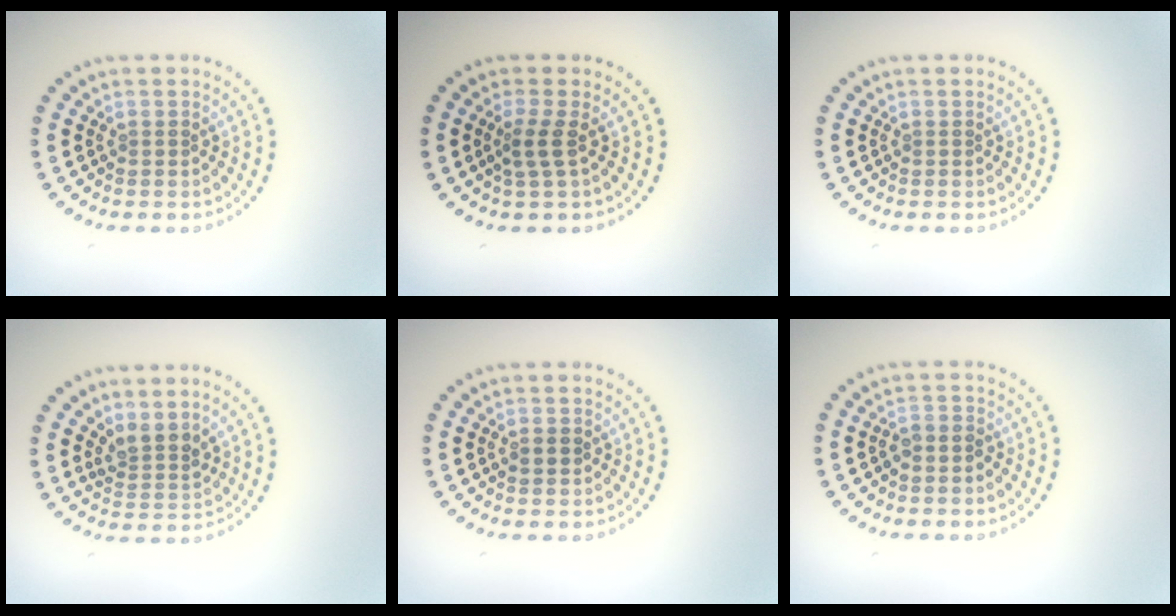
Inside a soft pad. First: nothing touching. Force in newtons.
{"total": 2.1, "press": 1.4, "slide": 1.5}
{"total": 0.0}
{"total": 2.4, "press": 1.9, "slide": 1.5}
{"total": 1.3, "press": 1.3, "slide": 0.2}
{"total": 1.5, "press": 1.3, "slide": 0.8}